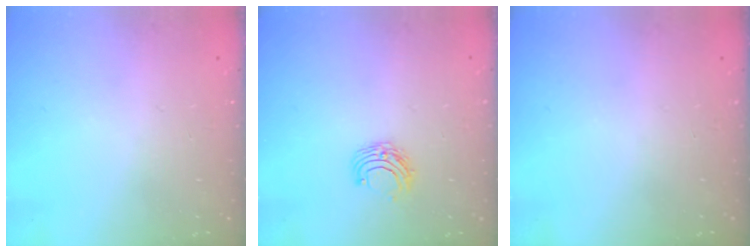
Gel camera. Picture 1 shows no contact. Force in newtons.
{"total": 6.0, "press": 5.9, "slide": 0.6}
{"total": 0.0}